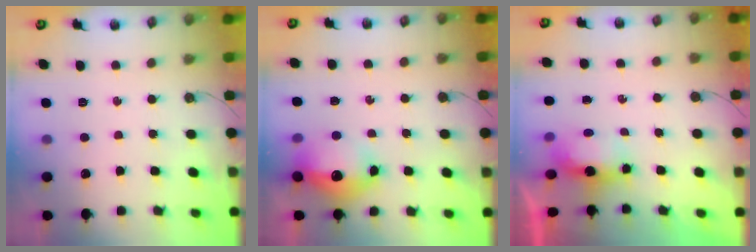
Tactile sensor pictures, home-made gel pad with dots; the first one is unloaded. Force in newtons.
{"total": 13.4, "press": 13.3, "slide": 1.5}
{"total": 5.8, "press": 5.6, "slide": 1.5}